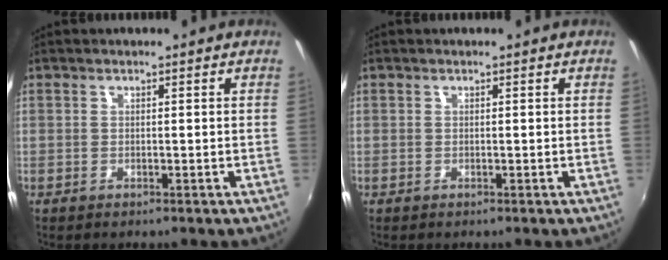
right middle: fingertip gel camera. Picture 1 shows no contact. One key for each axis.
{"total": 0.0}